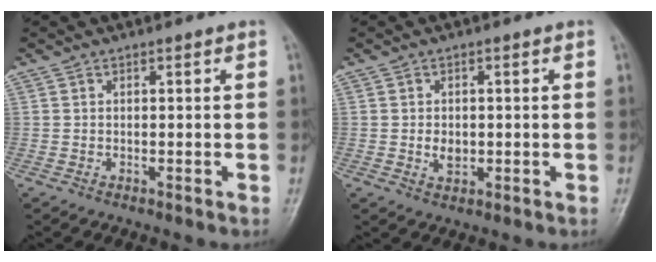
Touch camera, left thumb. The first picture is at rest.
{"total": 2.8, "force": [-0.3, 2.1, 1.8], "torque": [-0.023, 0.001, -0.002]}